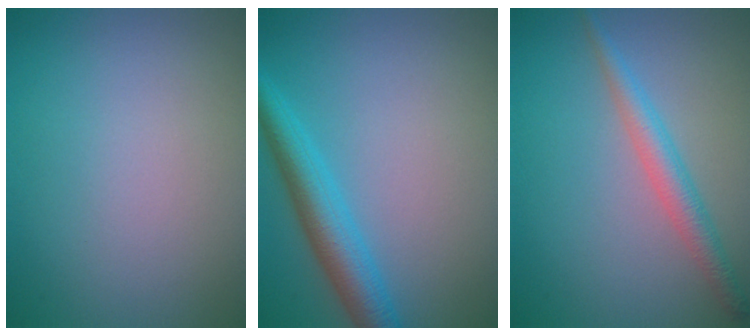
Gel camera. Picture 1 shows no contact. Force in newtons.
{"total": 4.2, "press": 4.2, "slide": 0.1}
{"total": 2.6, "press": 2.6, "slide": 0.1}